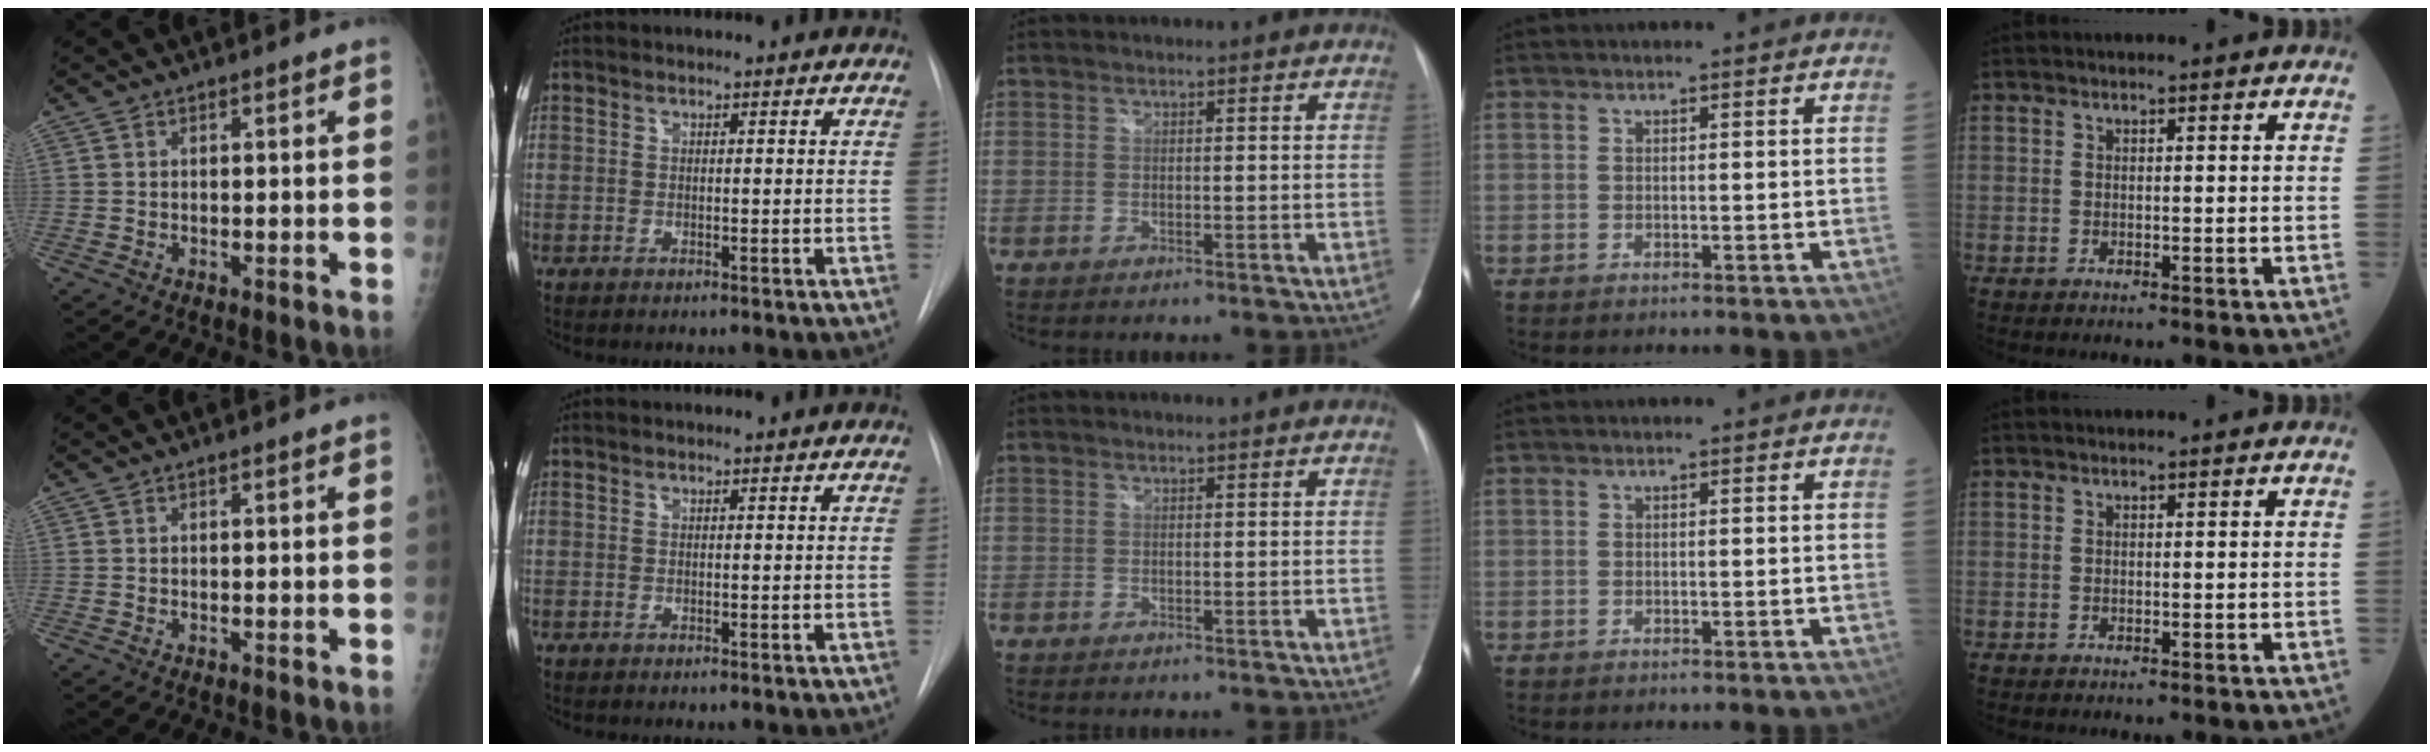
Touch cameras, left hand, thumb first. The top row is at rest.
{}